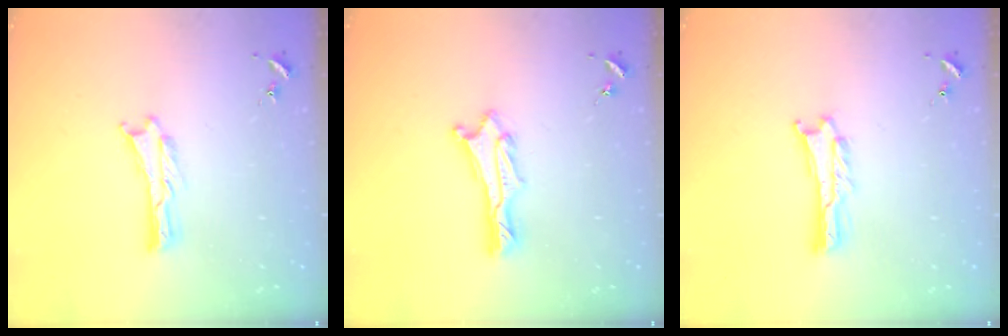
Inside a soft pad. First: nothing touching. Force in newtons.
{"total": 1.5, "press": 1.5, "slide": 0.1}
{"total": 1.0, "press": 1.0, "slide": 0.2}